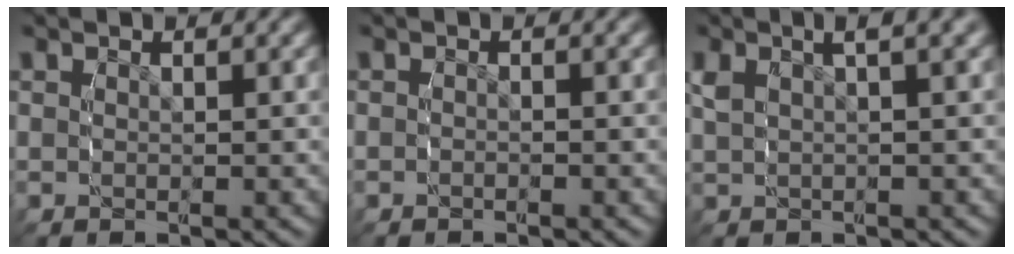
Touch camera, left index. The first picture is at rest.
{"total": 0.7, "force": [-0.7, 0.0, 0.1], "torque": [0.003, 0.002, -0.012]}
{"total": 3.4, "force": [1.1, 1.5, 2.8], "torque": [-0.059, 0.011, 0.018]}